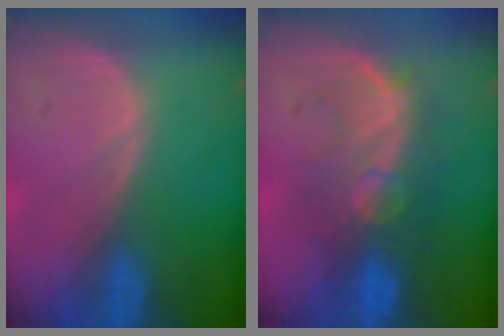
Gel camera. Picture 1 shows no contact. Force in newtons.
{"total": 8.8, "press": 8.2, "slide": 3.2}